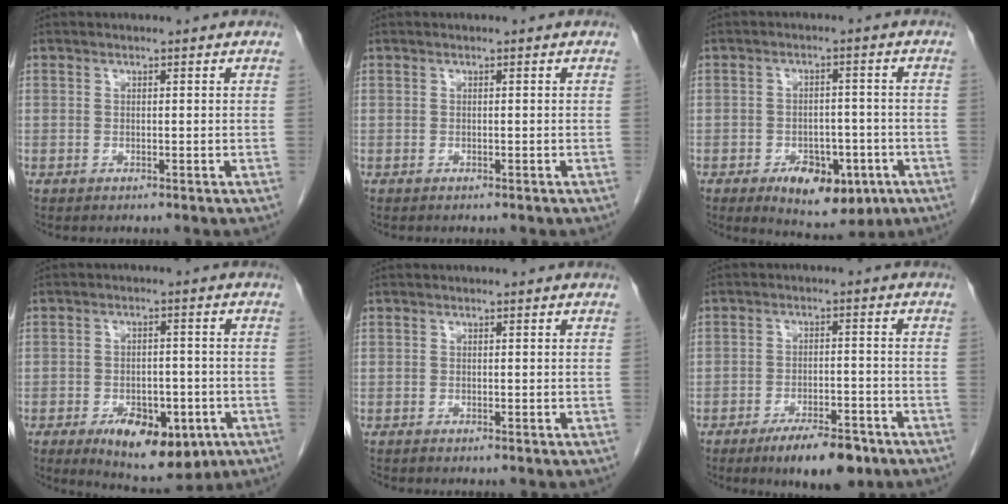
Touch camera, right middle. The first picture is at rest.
{"total": 0.9, "force": [-0.8, 0.2, 0.3], "torque": [-0.011, -0.002, -0.011]}
{"total": 9.0, "force": [-4.4, 4.8, 6.3], "torque": [-0.087, -0.002, -0.056]}
{"total": 10.9, "force": [-5.2, 5.2, 8.0], "torque": [-0.112, -0.007, -0.068]}
{"total": 0.0}
{"total": 8.4, "force": [-5.9, 2.6, 5.4], "torque": [-0.079, -0.004, -0.089]}